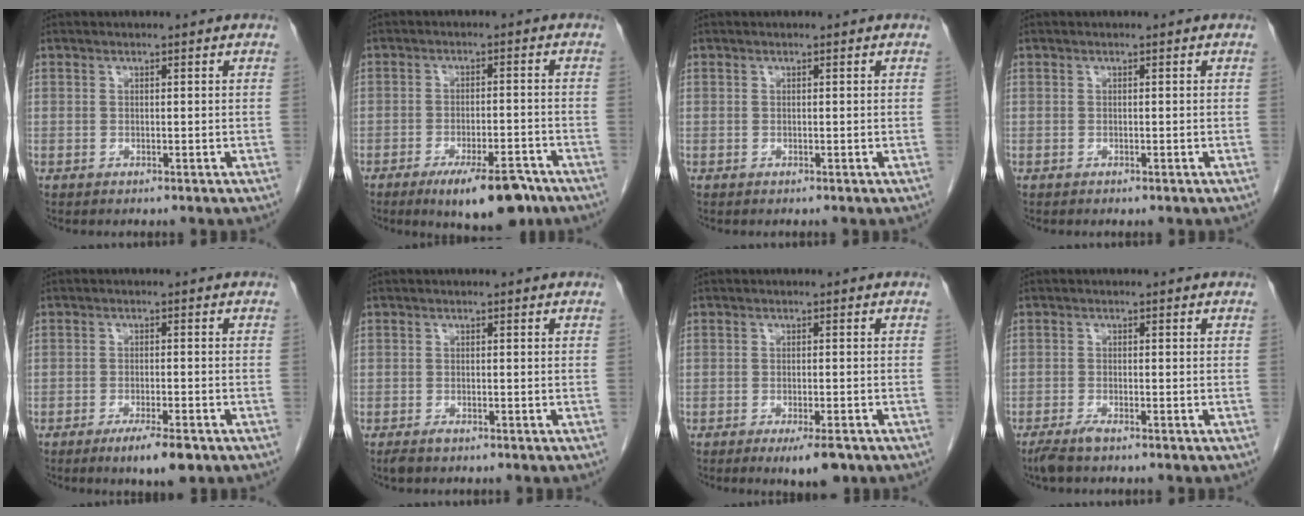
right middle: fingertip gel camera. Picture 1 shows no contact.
{"total": 9.8, "force": [-6.7, 2.6, 6.6], "torque": [-0.092, -0.009, -0.101]}
{"total": 0.0}
{"total": 0.0}
{"total": 5.3, "force": [-3.4, 0.7, 4.1], "torque": [-0.067, -0.011, -0.049]}
{"total": 1.5, "force": [-1.1, 0.5, 0.9], "torque": [-0.020, -0.003, -0.017]}
{"total": 4.5, "force": [-2.9, 0.9, 3.4], "torque": [-0.049, -0.008, -0.036]}
{"total": 2.5, "force": [-2.0, 0.3, 1.5], "torque": [-0.035, -0.006, -0.038]}